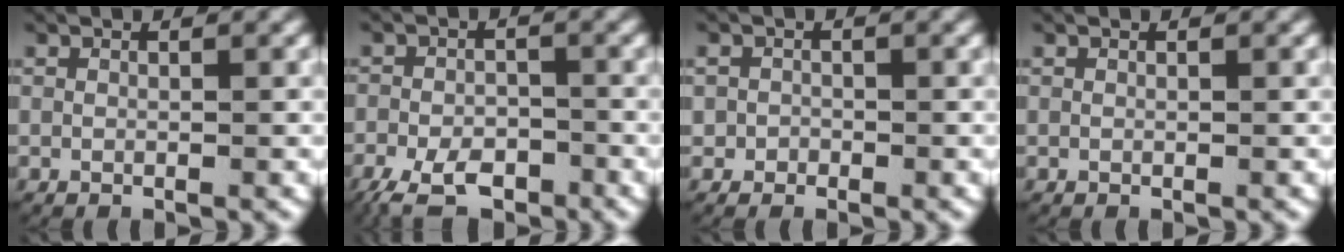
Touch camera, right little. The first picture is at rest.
{"total": 5.0, "force": [-3.4, 2.8, 2.3], "torque": [-0.045, -0.019, -0.056]}
{"total": 1.2, "force": [-0.4, 1.2, 0.1], "torque": [-0.003, -0.002, -0.011]}
{"total": 0.0}